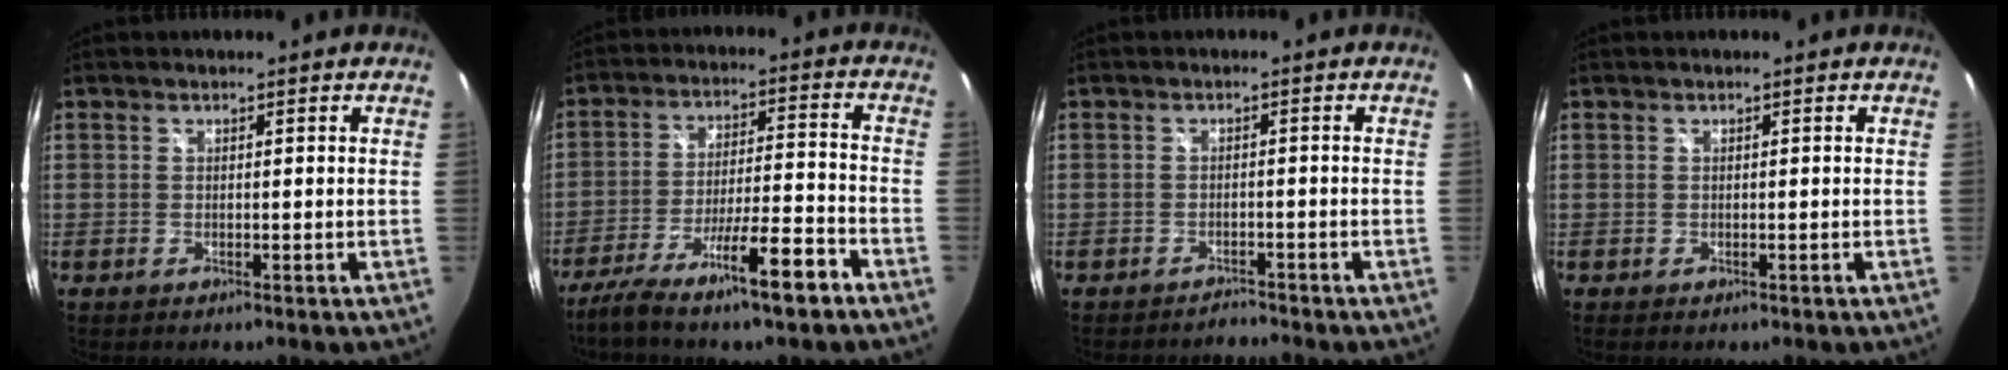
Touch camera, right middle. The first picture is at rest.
{"total": 13.2, "force": [-9.4, 1.0, 9.1], "torque": [-0.183, -0.011, -0.157]}
{"total": 1.9, "force": [-1.9, 0.1, -0.1], "torque": [-0.001, -0.002, -0.032]}
{"total": 0.0}